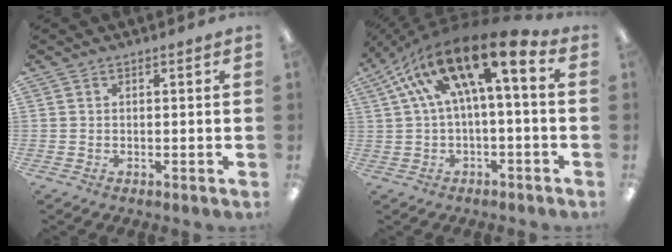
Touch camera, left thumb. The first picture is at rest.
{"total": 17.2, "force": [6.8, 5.5, 14.8], "torque": [-0.272, -0.036, 0.107]}